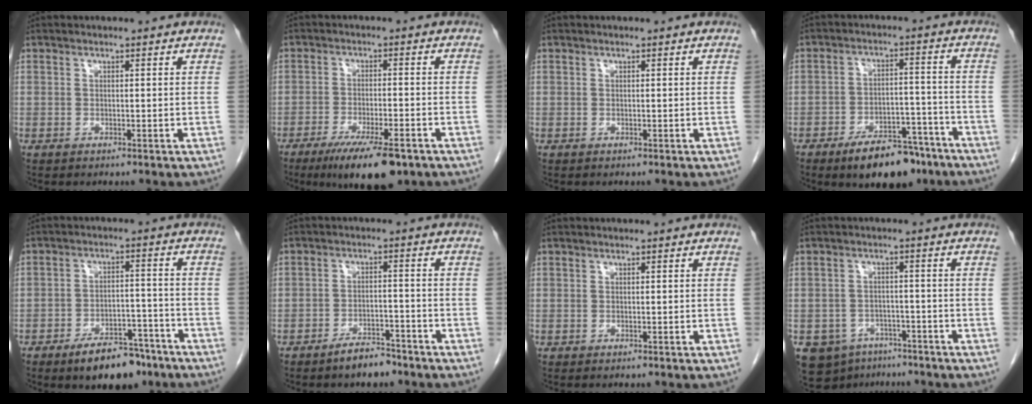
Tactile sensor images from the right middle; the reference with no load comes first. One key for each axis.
{"total": 10.6, "fx": -7.1, "fy": 2.0, "fz": 7.6, "tx": -0.123, "ty": -0.022, "tz": -0.109}
{"total": 0.0}
{"total": 10.7, "fx": -7.8, "fy": 4.4, "fz": 6.0, "tx": -0.083, "ty": 0.007, "tz": -0.119}
{"total": 9.1, "fx": -6.6, "fy": 3.8, "fz": 5.0, "tx": -0.073, "ty": 0.005, "tz": -0.101}
{"total": 4.4, "fx": -3.6, "fy": 1.5, "fz": 2.0, "tx": -0.037, "ty": 0.001, "tz": -0.056}
{"total": 0.0}
{"total": 7.8, "fx": -5.2, "fy": 5.4, "fz": 1.9, "tx": -0.035, "ty": 0.008, "tz": -0.073}